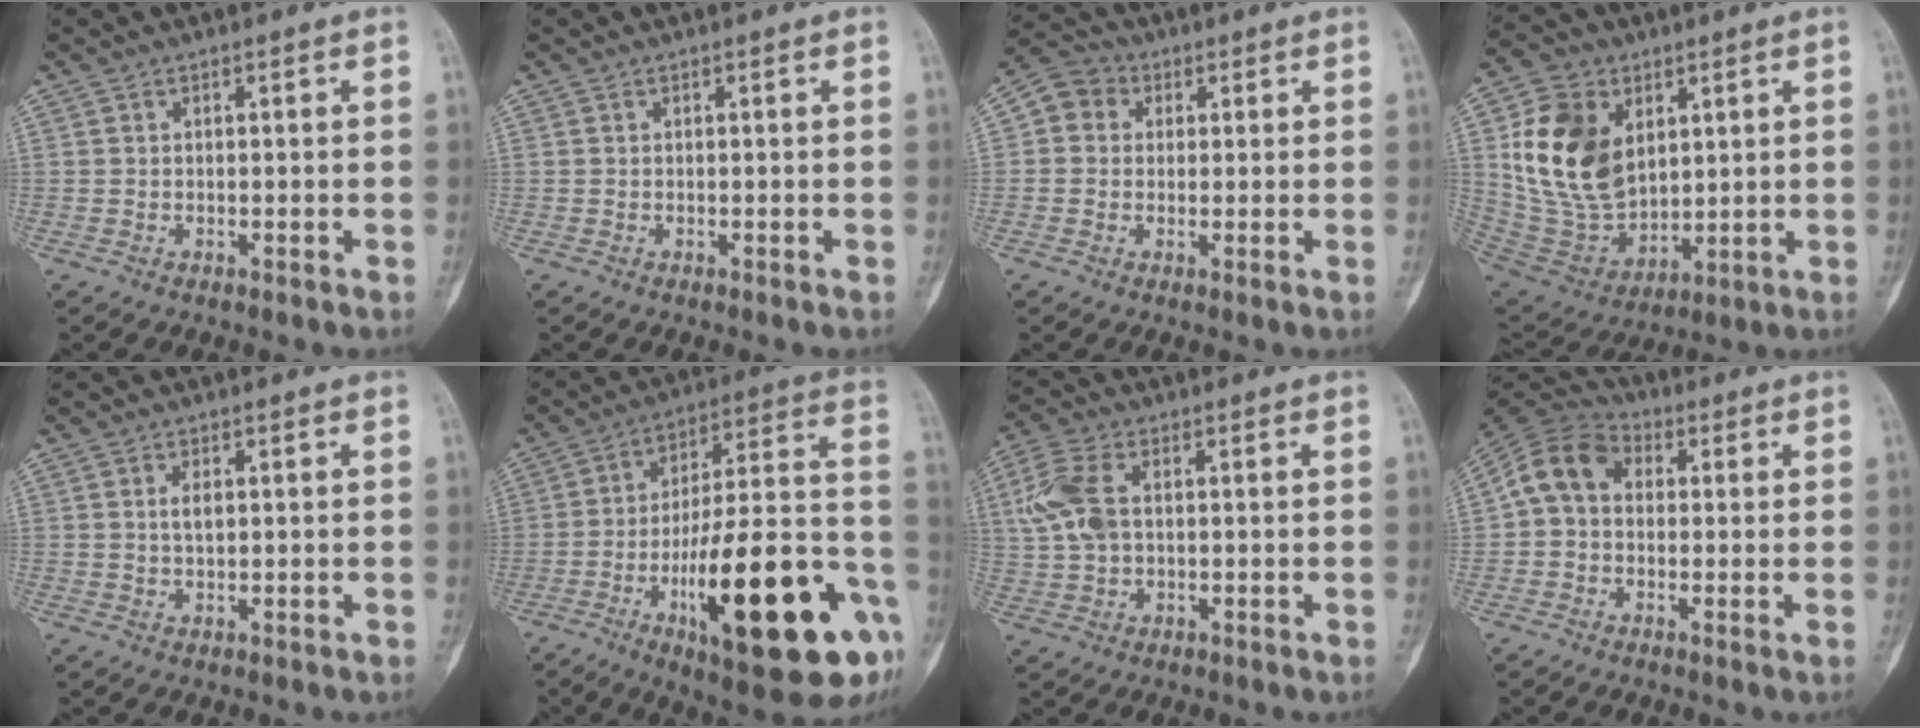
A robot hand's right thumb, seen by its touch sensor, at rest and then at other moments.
{"total": 0.0}
{"total": 6.0, "force": [1.3, 5.3, 2.4], "torque": [-0.023, 0.012, 0.013]}
{"total": 18.1, "force": [4.7, 12.7, 12.0], "torque": [-0.200, -0.022, 0.106]}
{"total": 2.3, "force": [0.5, 1.1, 1.9], "torque": [-0.031, -0.004, 0.010]}
{"total": 29.4, "force": [-11.0, 7.9, 26.1], "torque": [-0.362, 0.038, -0.157]}
{"total": 8.6, "force": [1.4, 5.3, 6.6], "torque": [-0.160, 0.011, 0.028]}
{"total": 9.5, "force": [0.8, 7.3, 5.9], "torque": [-0.097, 0.029, 0.000]}